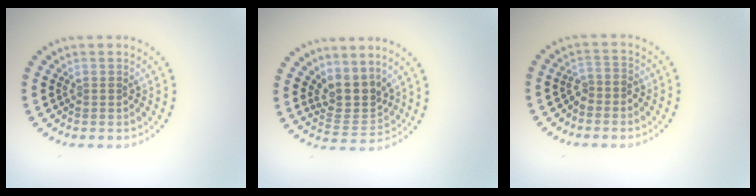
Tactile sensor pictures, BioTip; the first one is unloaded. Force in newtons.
{"total": 3.3, "press": 2.6, "slide": 2.1}
{"total": 1.6, "press": 1.2, "slide": 1.0}